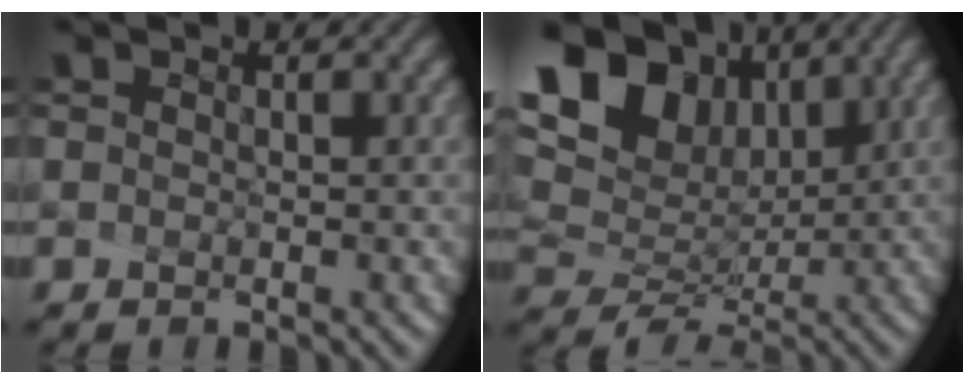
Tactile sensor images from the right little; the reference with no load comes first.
{"total": 12.4, "force": [5.2, 8.2, 7.6], "torque": [-0.168, 0.025, 0.110]}